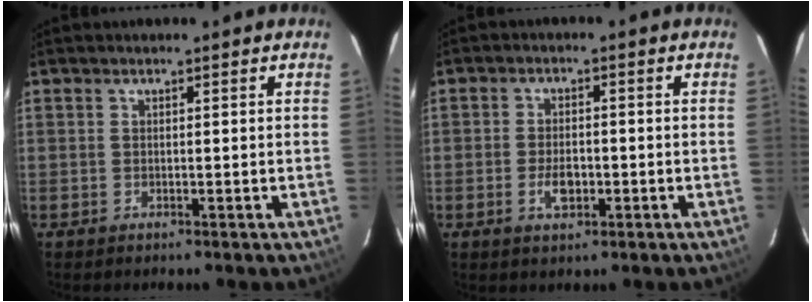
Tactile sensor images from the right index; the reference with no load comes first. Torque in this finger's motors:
{"motor_torque": [0.52, 0.00, 0.31, 0.06]}